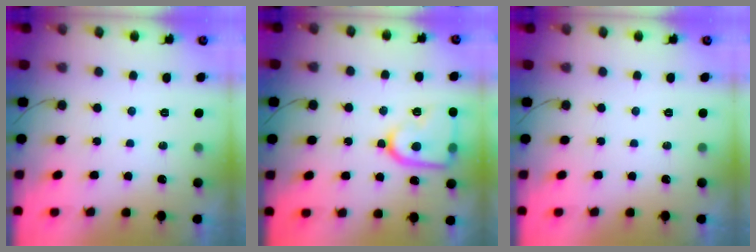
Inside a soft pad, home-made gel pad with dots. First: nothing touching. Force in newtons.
{"total": 16.8, "press": 16.7, "slide": 1.6}
{"total": 0.0}